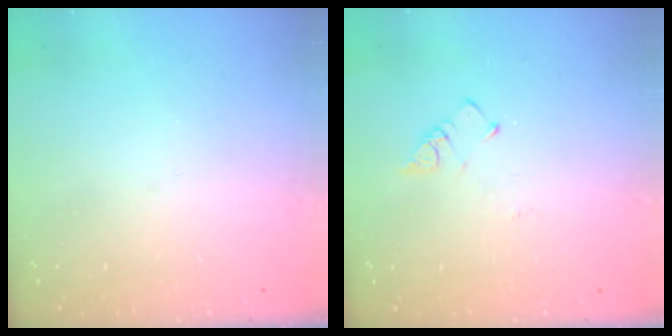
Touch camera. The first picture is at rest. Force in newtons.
{"total": 2.6, "press": 2.6, "slide": 0.5}